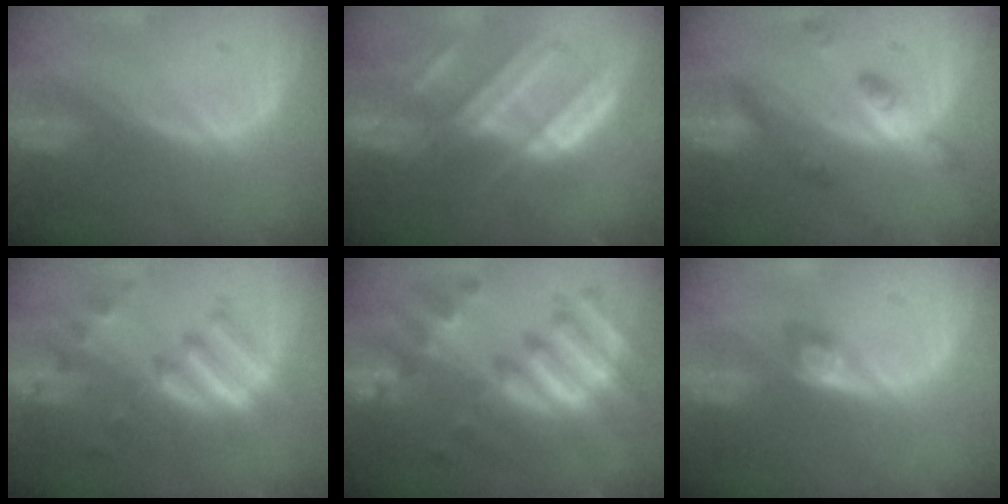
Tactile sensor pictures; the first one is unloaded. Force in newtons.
{"total": 9.1, "press": 8.3, "slide": 3.8}
{"total": 5.2, "press": 5.2, "slide": 0.1}
{"total": 9.5, "press": 8.2, "slide": 4.9}
{"total": 11.7, "press": 11.6, "slide": 1.0}
{"total": 2.4, "press": 2.4, "slide": 0.4}